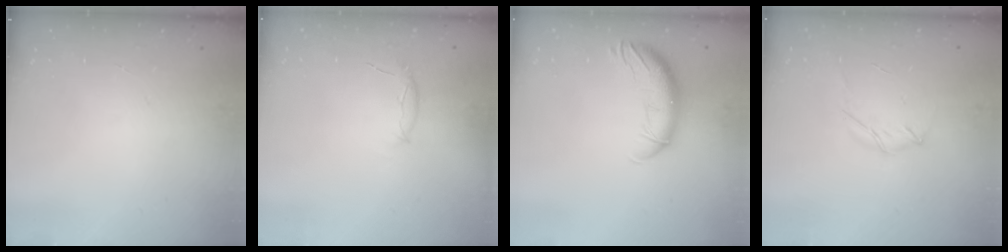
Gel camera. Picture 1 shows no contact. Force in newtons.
{"total": 5.6, "press": 5.5, "slide": 0.9}
{"total": 11.2, "press": 11.1, "slide": 1.7}
{"total": 4.0, "press": 3.9, "slide": 0.9}